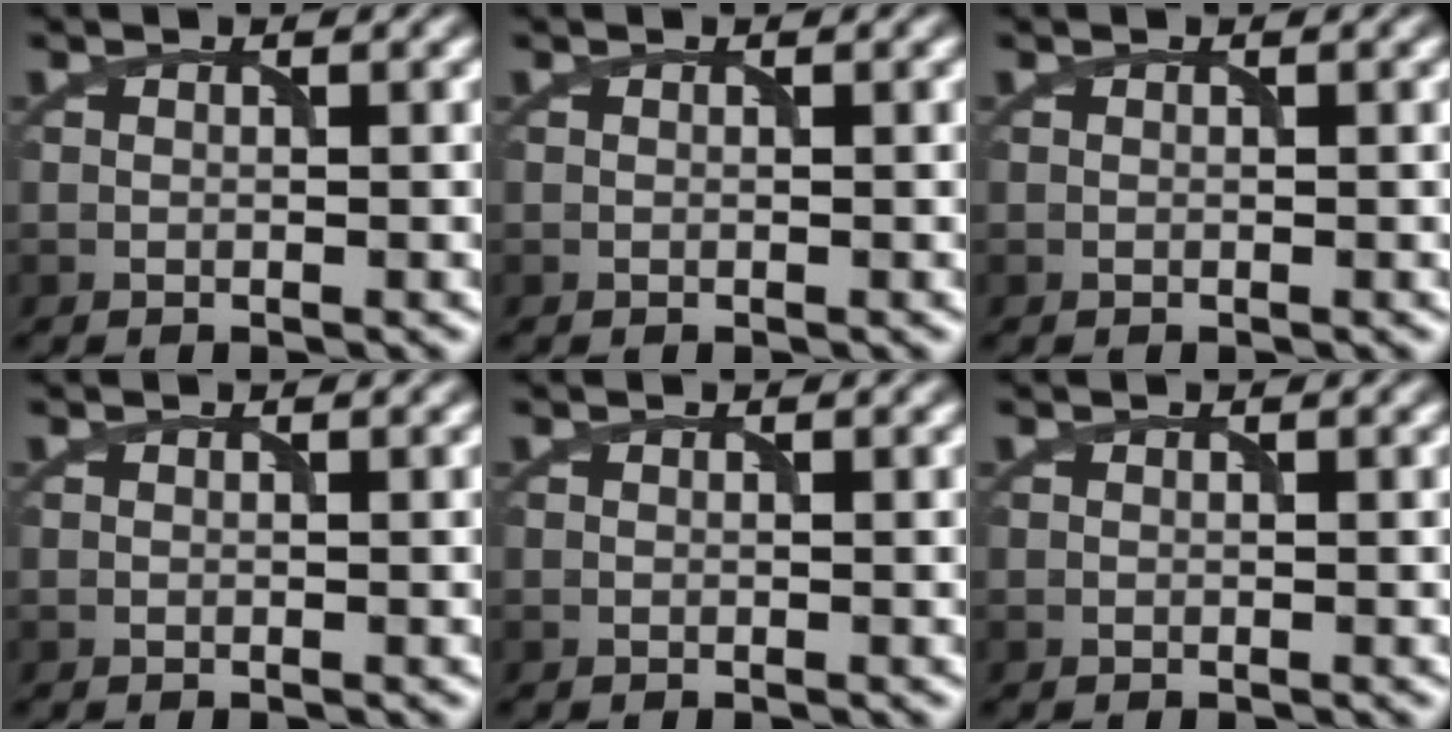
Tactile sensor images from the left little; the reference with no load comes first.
{"total": 0.0}
{"total": 0.0}
{"total": 0.0}
{"total": 0.0}
{"total": 0.0}